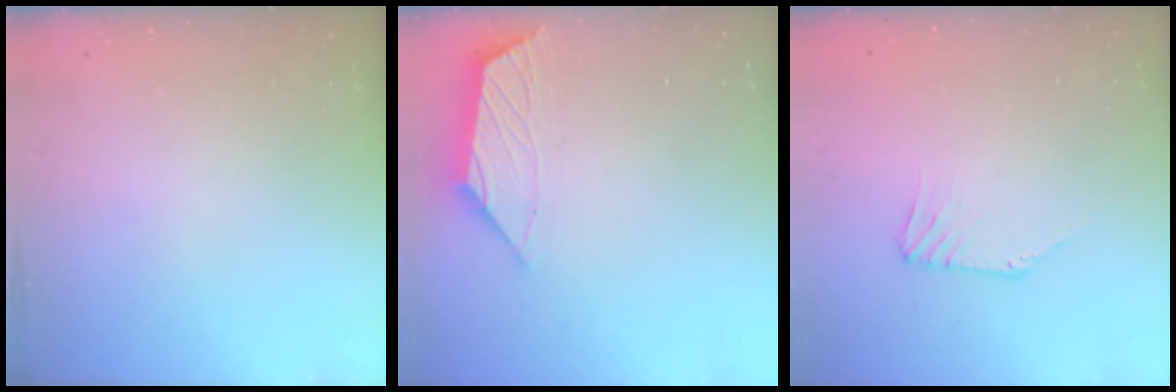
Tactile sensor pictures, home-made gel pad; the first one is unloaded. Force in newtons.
{"total": 1.6, "press": 1.5, "slide": 0.6}
{"total": 1.3, "press": 1.2, "slide": 0.2}